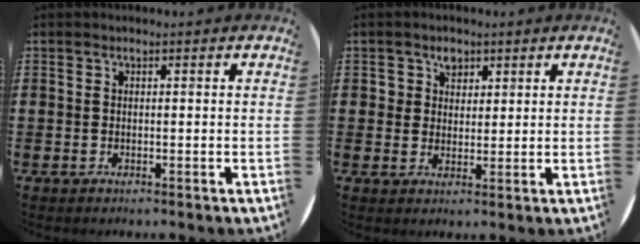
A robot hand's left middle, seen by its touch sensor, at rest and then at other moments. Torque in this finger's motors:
{"motor_torque": [0.05, 0.02, 0.01, 0.00]}